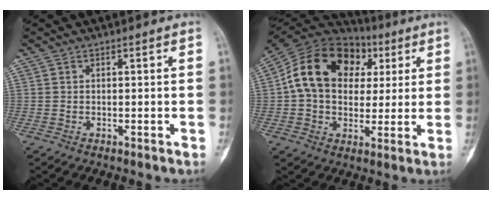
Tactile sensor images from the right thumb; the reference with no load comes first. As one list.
[{"total": 19.8, "force": [4.2, 14.7, 12.6], "torque": [-0.209, 0.027, 0.066]}]